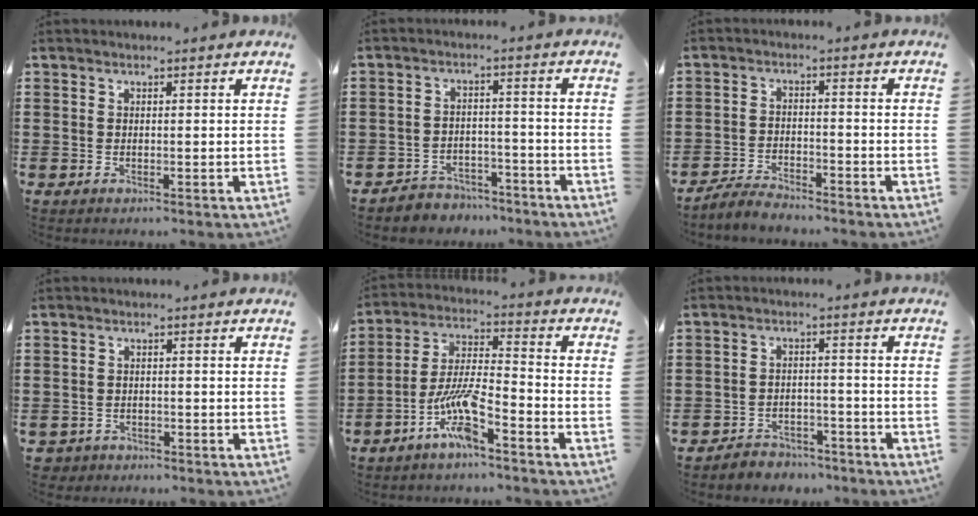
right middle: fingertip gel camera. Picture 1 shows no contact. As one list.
[{"total": 3.9, "force": [-3.8, 1.0, -0.2], "torque": [-0.005, 0.004, -0.082]}, {"total": 3.4, "force": [-3.3, 0.6, 0.4], "torque": [-0.012, 0.010, -0.071]}, {"total": 1.8, "force": [-1.6, 0.8, -0.2], "torque": [-0.005, 0.001, -0.038]}, {"total": 8.6, "force": [-5.5, 1.6, 6.5], "torque": [-0.146, -0.007, -0.107]}, {"total": 3.6, "force": [-3.5, 0.8, -0.2], "torque": [-0.004, 0.004, -0.076]}]